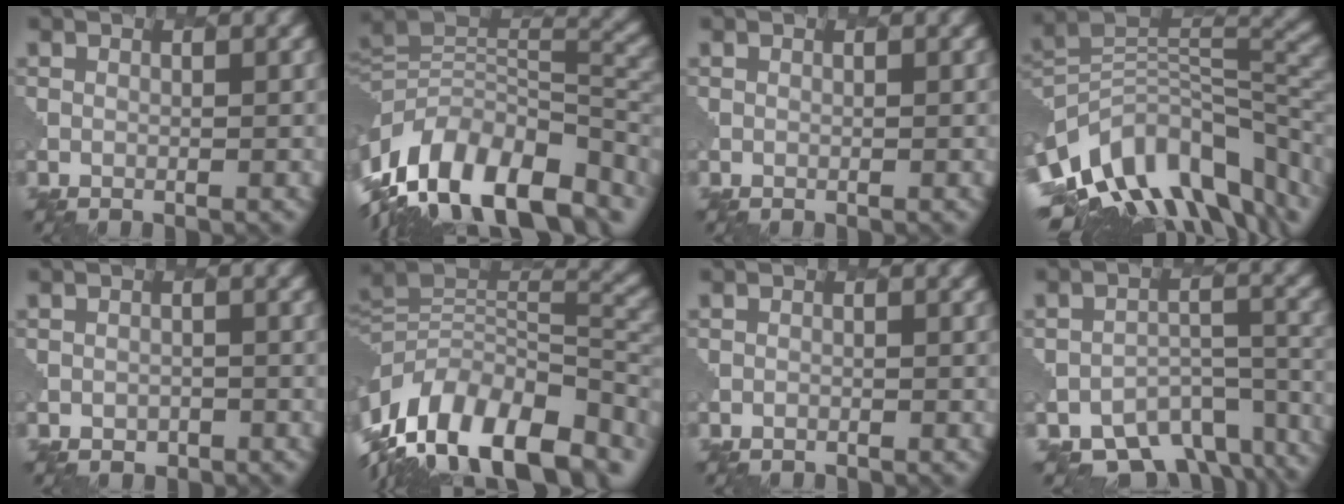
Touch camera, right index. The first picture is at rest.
{"total": 14.3, "force": [-6.9, 8.0, 9.7], "torque": [-0.179, 0.005, -0.120]}
{"total": 0.0}
{"total": 12.3, "force": [-5.5, 6.9, 8.6], "torque": [-0.160, 0.018, -0.105]}
{"total": 1.0, "force": [-0.6, 0.8, -0.1], "torque": [-0.001, -0.004, -0.010]}
{"total": 15.3, "force": [-7.3, 8.0, 10.8], "torque": [-0.198, 0.003, -0.121]}
{"total": 1.2, "force": [-1.1, 0.3, -0.3], "torque": [0.010, 0.004, -0.013]}
{"total": 8.7, "force": [-6.8, 4.1, 3.4], "torque": [-0.042, -0.022, -0.097]}